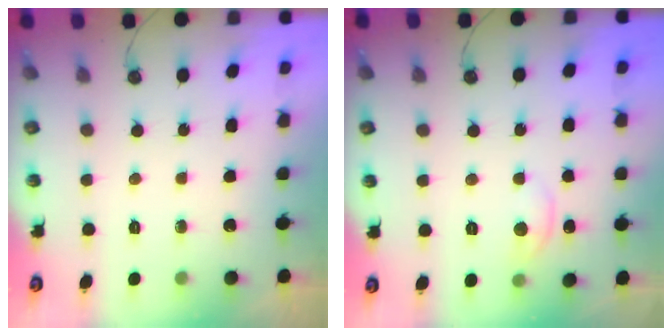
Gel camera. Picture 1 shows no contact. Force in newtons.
{"total": 1.3, "press": 1.2, "slide": 0.2}